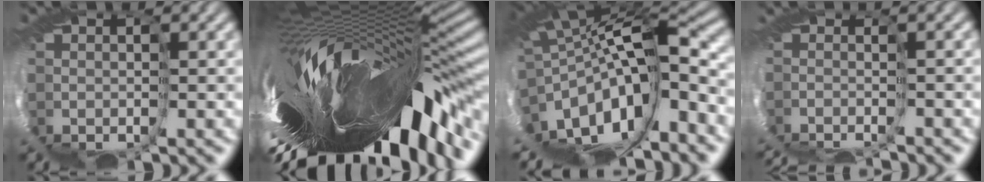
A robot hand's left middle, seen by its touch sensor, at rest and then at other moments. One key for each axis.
{"total": 12.1, "fx": -2.6, "fy": -0.2, "fz": 11.8, "tx": -0.201, "ty": -0.026, "tz": -0.035}
{"total": 7.8, "fx": -2.8, "fy": 0.9, "fz": 7.2, "tx": -0.158, "ty": -0.005, "tz": -0.046}
{"total": 6.2, "fx": -5.4, "fy": -2.5, "fz": -1.8, "tx": 0.018, "ty": -0.014, "tz": -0.057}